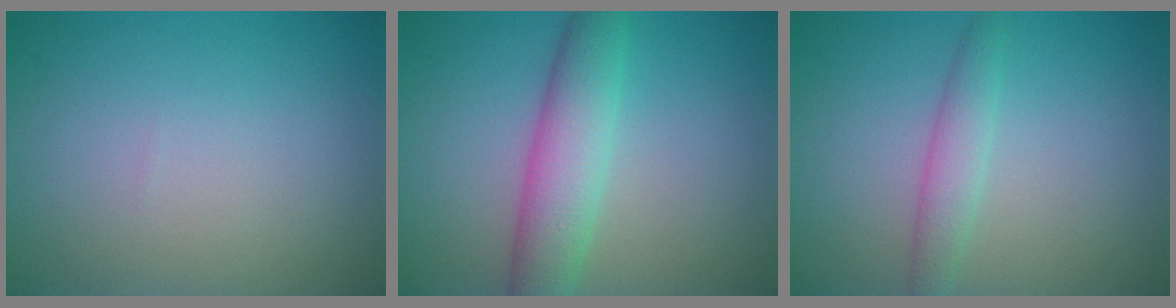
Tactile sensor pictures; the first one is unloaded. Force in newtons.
{"total": 5.3, "press": 5.3, "slide": 0.1}
{"total": 2.2, "press": 2.2, "slide": 0.0}